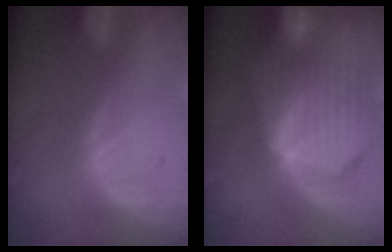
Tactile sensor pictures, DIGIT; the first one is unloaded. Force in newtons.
{"total": 10.6, "press": 9.3, "slide": 5.2}